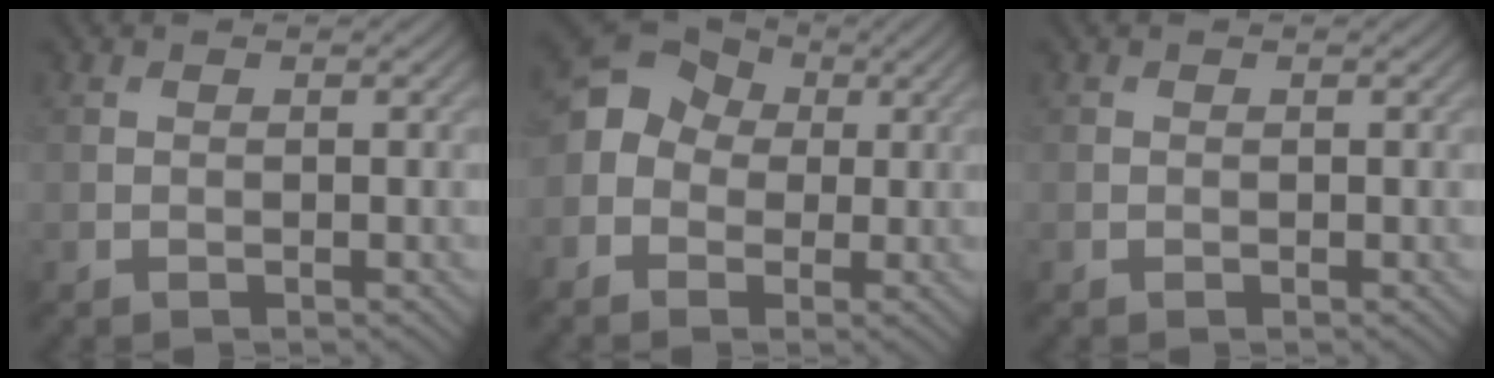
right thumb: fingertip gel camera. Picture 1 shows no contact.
{"total": 7.9, "force": [-0.3, 6.9, 3.8], "torque": [-0.094, 0.013, -0.036]}
{"total": 0.0}